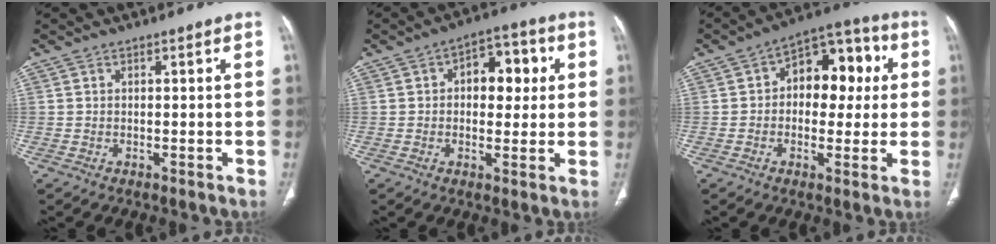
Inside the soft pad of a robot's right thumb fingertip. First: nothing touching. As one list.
[{"total": 9.6, "force": [1.9, 6.1, 7.2], "torque": [-0.059, 0.015, 0.024]}, {"total": 13.5, "force": [2.0, 8.8, 10.0], "torque": [-0.083, 0.032, 0.020]}]